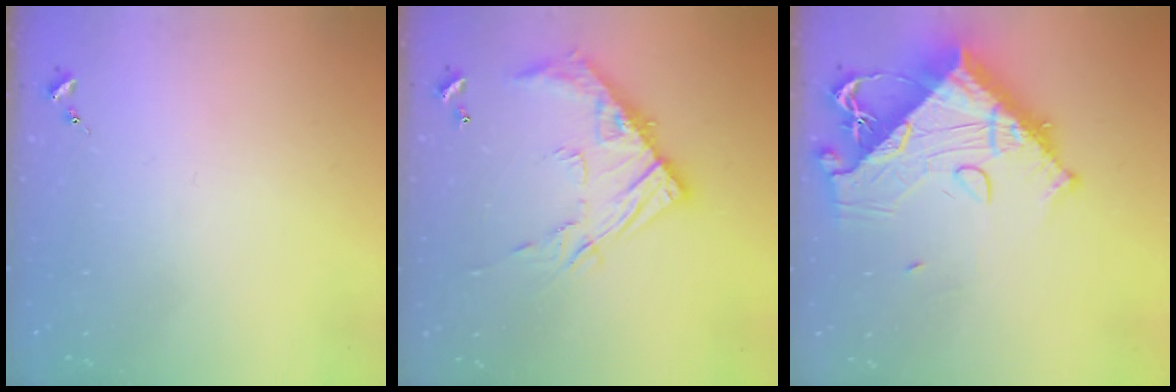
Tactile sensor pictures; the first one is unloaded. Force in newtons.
{"total": 15.0, "press": 15.0, "slide": 1.0}
{"total": 20.0, "press": 19.9, "slide": 2.3}